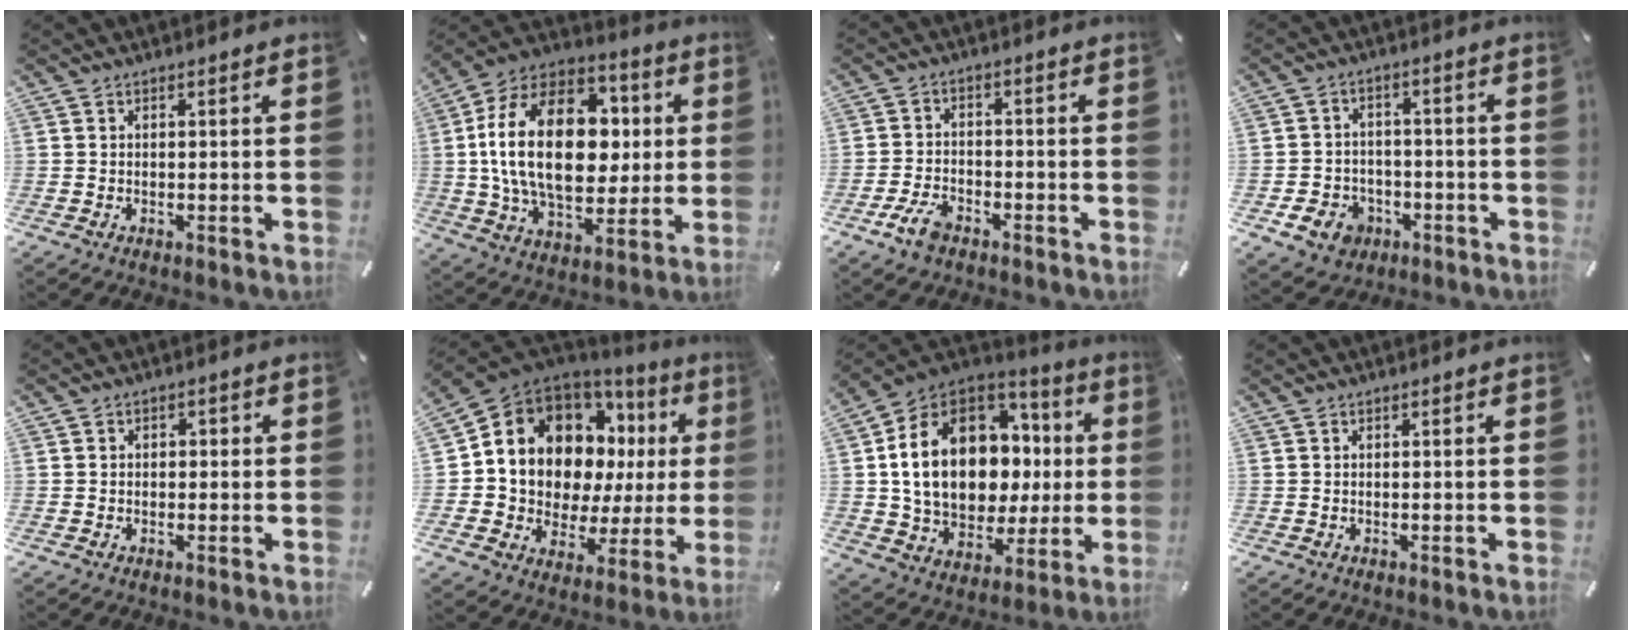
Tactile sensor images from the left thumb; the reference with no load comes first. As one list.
[{"total": 27.4, "force": [2.1, 17.8, 20.8], "torque": [-0.403, 0.011, 0.036]}, {"total": 5.9, "force": [-3.6, 3.3, 3.3], "torque": [-0.083, 0.012, -0.072]}, {"total": 7.8, "force": [-3.3, 6.4, 2.9], "torque": [-0.066, 0.022, -0.062]}, {"total": 1.4, "force": [-0.5, 1.2, 0.6], "torque": [-0.013, 0.007, -0.013]}, {"total": 13.8, "force": [5.7, 10.6, 6.7], "torque": [-0.120, -0.069, 0.110]}, {"total": 19.7, "force": [3.3, 14.4, 13.0], "torque": [-0.259, -0.023, 0.066]}, {"total": 0.0}]